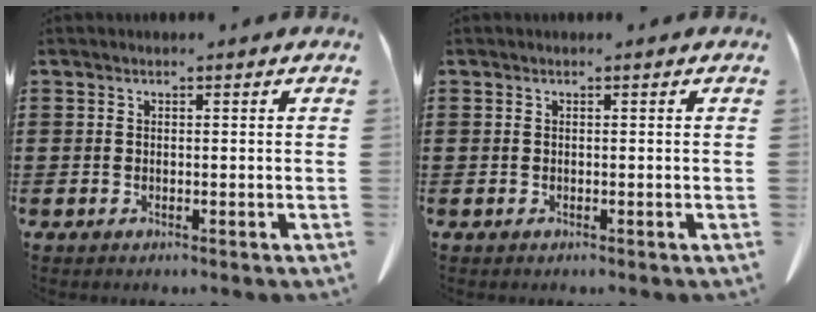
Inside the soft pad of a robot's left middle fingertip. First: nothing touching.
{"total": 0.0}